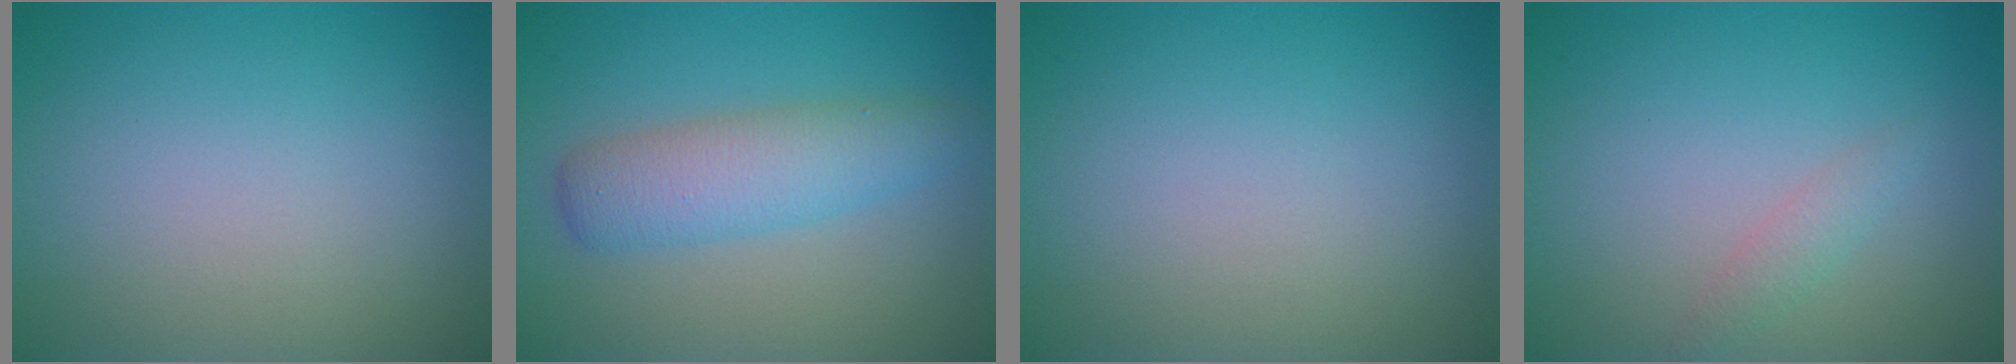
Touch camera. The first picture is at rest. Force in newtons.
{"total": 4.2, "press": 4.2, "slide": 0.1}
{"total": 0.0}
{"total": 1.2, "press": 1.2, "slide": 0.1}